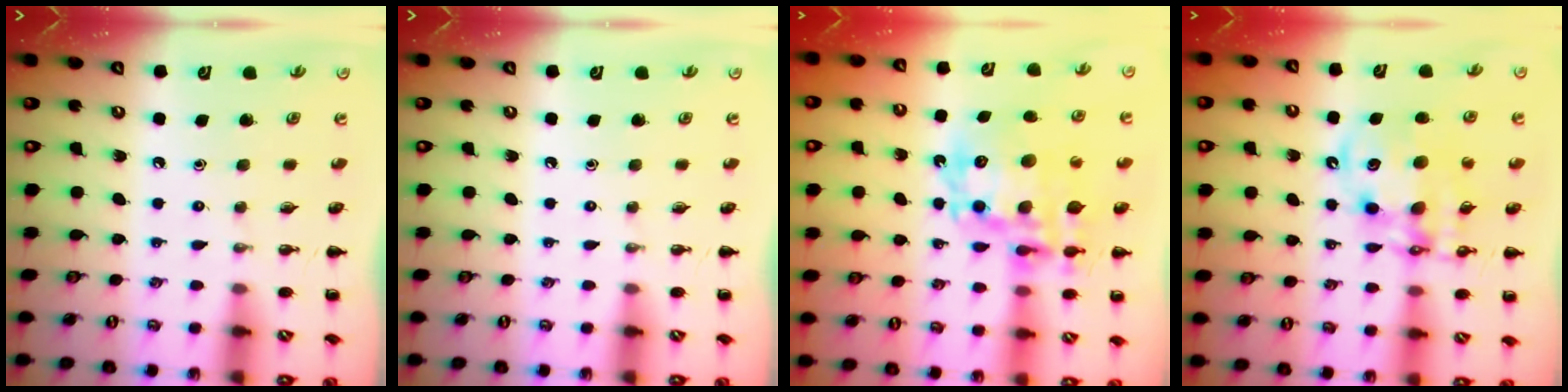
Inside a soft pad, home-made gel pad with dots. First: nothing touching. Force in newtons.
{"total": 0.0}
{"total": 19.0, "press": 18.5, "slide": 4.3}
{"total": 12.6, "press": 12.1, "slide": 3.6}